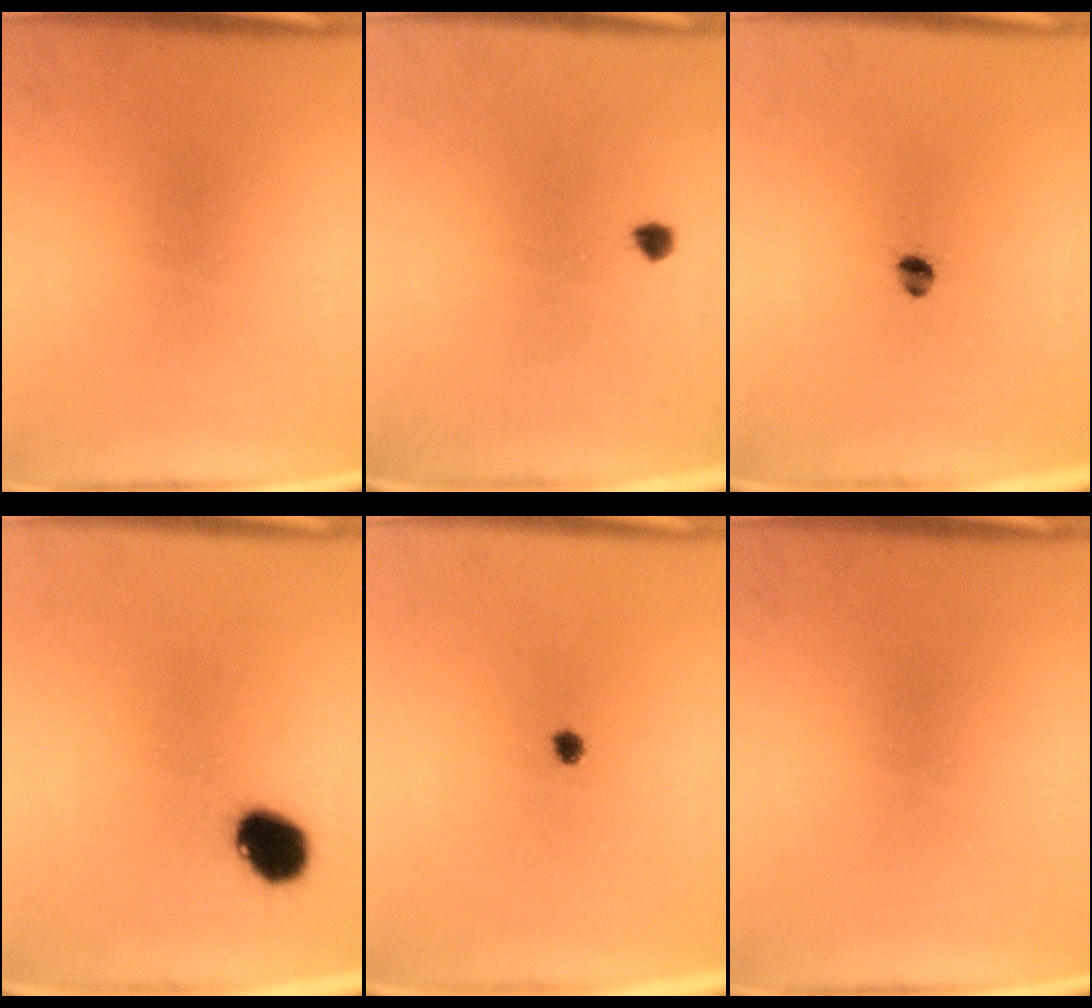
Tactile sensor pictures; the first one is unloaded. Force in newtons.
{"total": 1.3}
{"total": 2.0}
{"total": 7.7}
{"total": 1.2}
{"total": 0.0}